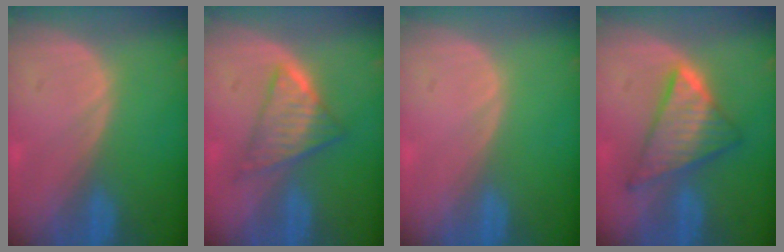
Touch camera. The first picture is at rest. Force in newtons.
{"total": 6.1, "press": 5.8, "slide": 2.1}
{"total": 0.0}
{"total": 8.2, "press": 8.1, "slide": 0.5}